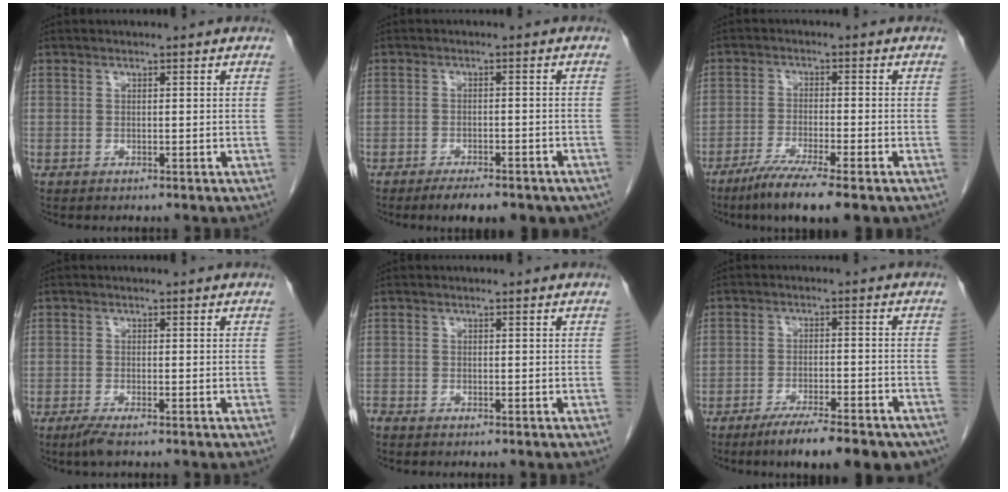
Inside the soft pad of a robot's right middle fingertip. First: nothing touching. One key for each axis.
{"total": 10.0, "fx": -8.0, "fy": 2.9, "fz": 5.3, "tx": -0.058, "ty": -0.001, "tz": -0.100}
{"total": 8.4, "fx": -5.9, "fy": 0.1, "fz": 6.0, "tx": -0.108, "ty": -0.024, "tz": -0.096}
{"total": 2.2, "fx": -1.6, "fy": 0.1, "fz": 1.6, "tx": -0.036, "ty": -0.007, "tz": -0.033}
{"total": 0.7, "fx": -0.7, "fy": 0.1, "fz": 0.1, "tx": -0.008, "ty": -0.002, "tz": -0.013}
{"total": 13.9, "fx": -10.8, "fy": 2.3, "fz": 8.4, "tx": -0.090, "ty": -0.005, "tz": -0.156}